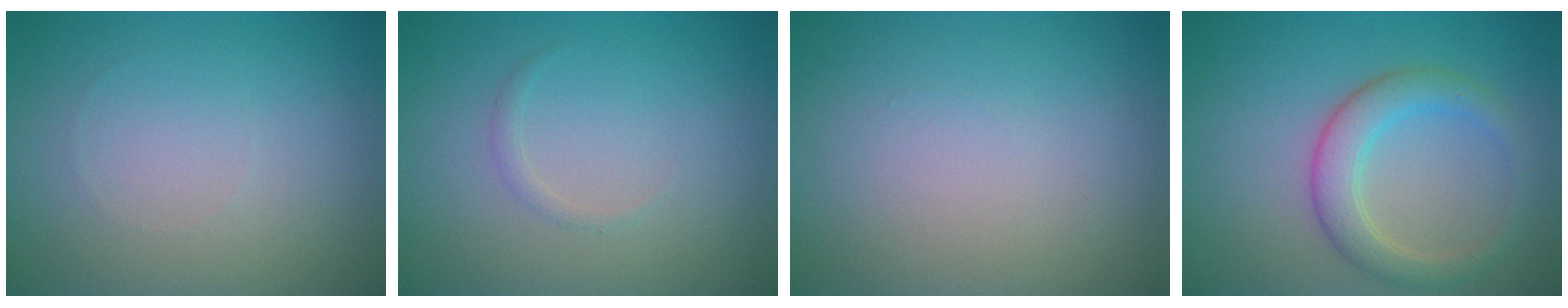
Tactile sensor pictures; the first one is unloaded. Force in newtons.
{"total": 0.6, "press": 0.6, "slide": 0.0}
{"total": 0.0}
{"total": 3.8, "press": 3.8, "slide": 0.2}